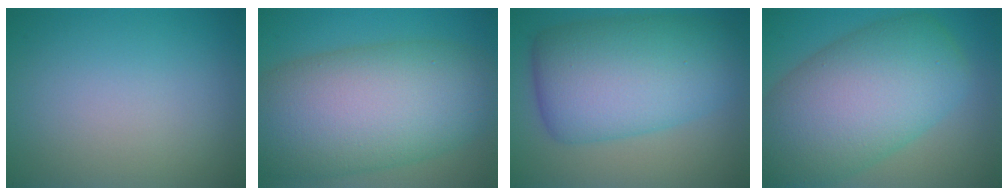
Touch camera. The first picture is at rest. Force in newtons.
{"total": 13.8, "press": 13.8, "slide": 0.2}
{"total": 10.5, "press": 10.5, "slide": 0.2}
{"total": 12.2, "press": 12.2, "slide": 0.2}